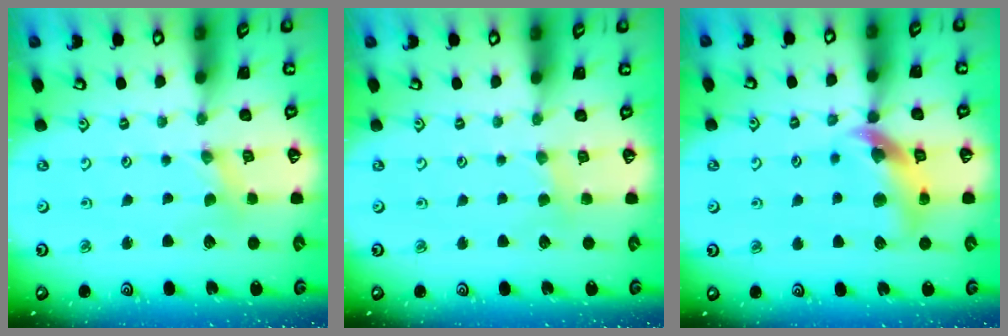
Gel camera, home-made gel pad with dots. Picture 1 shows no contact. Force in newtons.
{"total": 2.2, "press": 2.2, "slide": 0.4}
{"total": 12.0, "press": 11.9, "slide": 1.7}